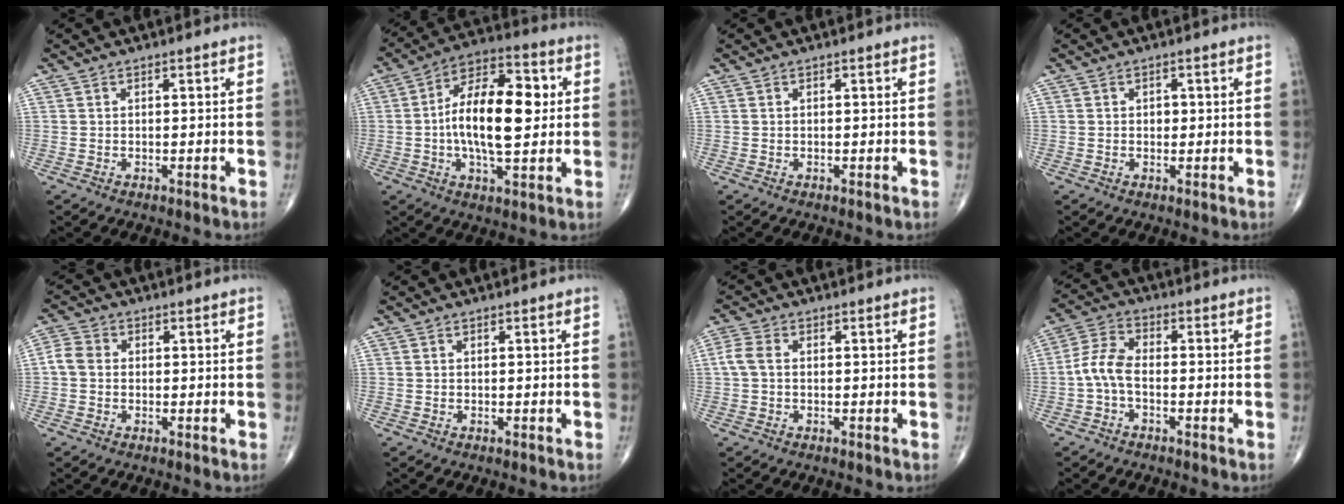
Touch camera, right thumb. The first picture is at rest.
{"total": 17.0, "force": [0.9, 7.7, 15.1], "torque": [-0.244, 0.020, 0.007]}
{"total": 0.0}
{"total": 1.3, "force": [0.1, 1.0, 0.8], "torque": [-0.003, 0.003, 0.001]}
{"total": 3.8, "force": [-0.1, 3.1, 2.1], "torque": [-0.040, 0.011, -0.010]}
{"total": 0.0}
{"total": 3.4, "force": [0.1, 2.2, 2.6], "torque": [-0.063, 0.008, -0.003]}
{"total": 6.0, "force": [-1.5, 3.0, 4.9], "torque": [-0.105, 0.021, -0.040]}